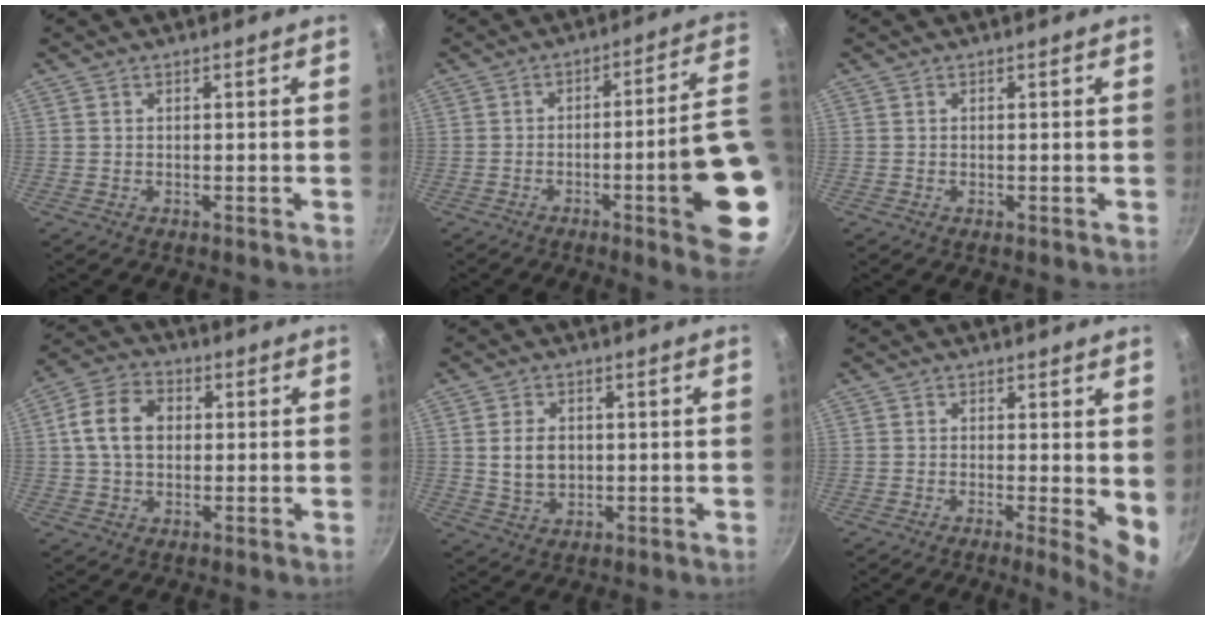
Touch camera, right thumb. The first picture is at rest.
{"total": 17.8, "force": [-4.3, 3.1, 17.0], "torque": [-0.202, 0.020, -0.056]}
{"total": 0.0}
{"total": 9.7, "force": [1.3, 7.1, 6.4], "torque": [-0.104, 0.017, 0.012]}
{"total": 5.9, "force": [0.5, 4.3, 4.0], "torque": [-0.059, -0.005, 0.013]}
{"total": 6.2, "force": [0.2, 1.8, 5.9], "torque": [-0.075, -0.016, 0.001]}